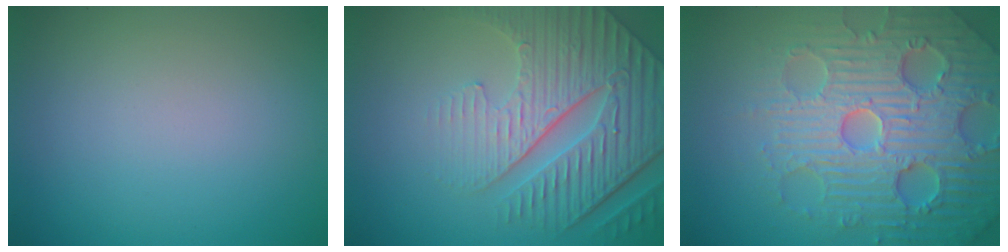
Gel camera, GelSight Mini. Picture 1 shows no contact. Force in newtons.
{"total": 6.4, "press": 5.4, "slide": 3.4}
{"total": 7.9, "press": 7.7, "slide": 1.6}